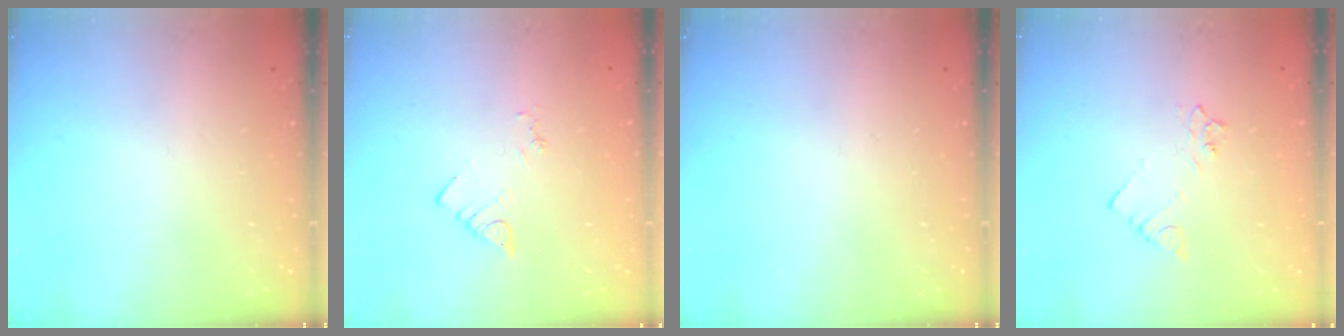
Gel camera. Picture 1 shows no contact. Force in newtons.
{"total": 2.4, "press": 2.3, "slide": 0.4}
{"total": 0.0}
{"total": 2.5, "press": 2.4, "slide": 0.4}